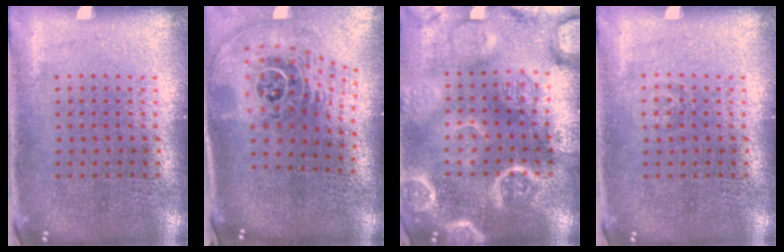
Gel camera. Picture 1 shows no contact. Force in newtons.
{"total": 2.7, "press": 1.9, "slide": 1.9}
{"total": 6.3, "press": 6.2, "slide": 0.8}
{"total": 0.6, "press": 0.6, "slide": 0.2}